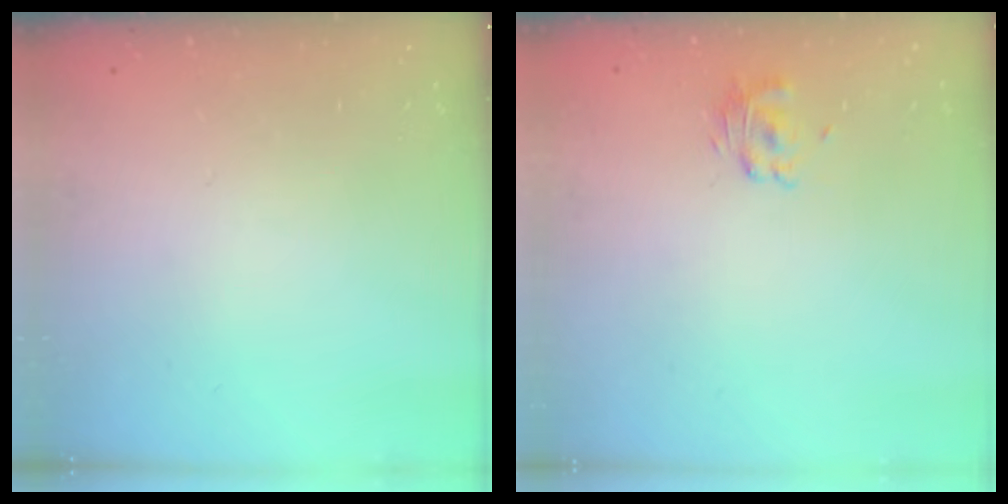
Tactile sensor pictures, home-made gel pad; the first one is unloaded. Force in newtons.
{"total": 2.9, "press": 2.8, "slide": 0.7}